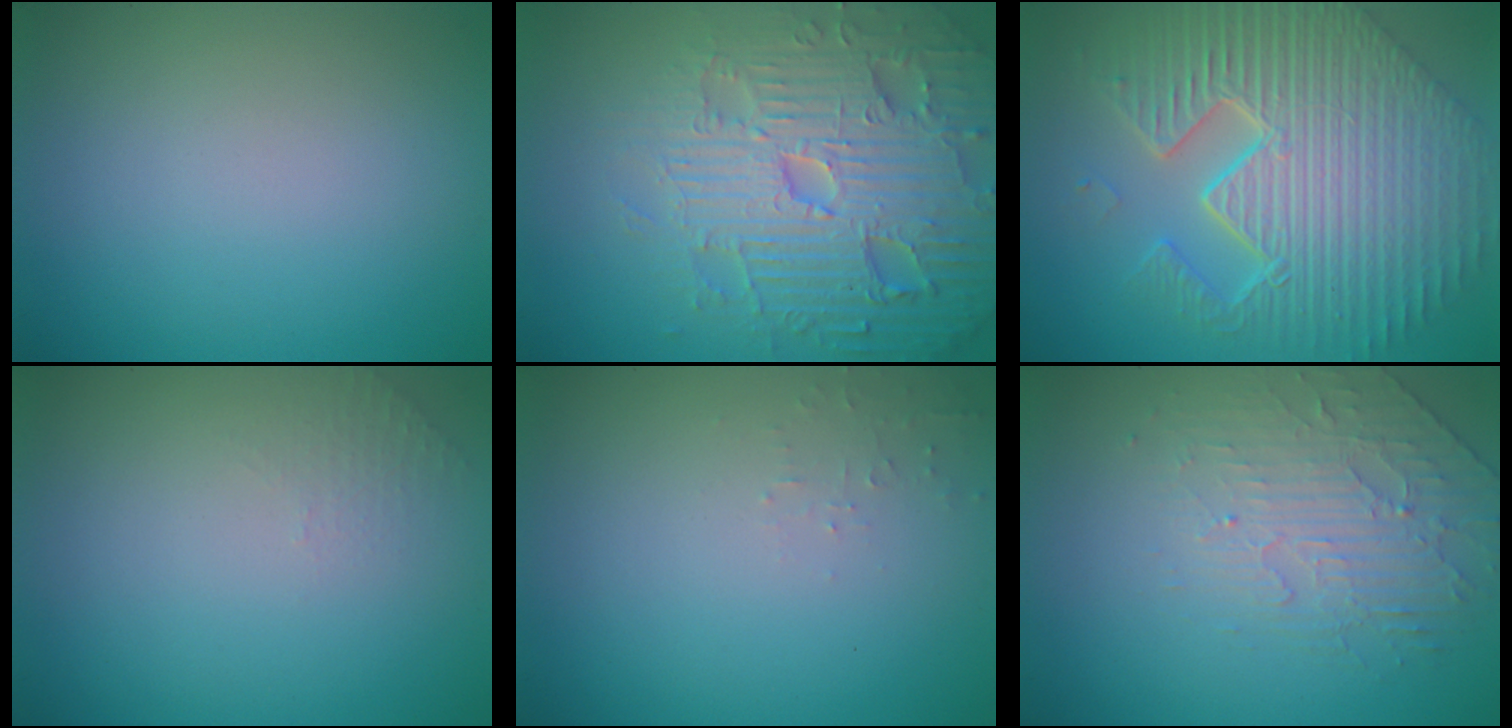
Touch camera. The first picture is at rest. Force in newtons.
{"total": 7.8, "press": 7.5, "slide": 1.8}
{"total": 11.4, "press": 7.4, "slide": 8.7}
{"total": 0.5, "press": 0.4, "slide": 0.4}
{"total": 0.8, "press": 0.7, "slide": 0.1}
{"total": 2.5, "press": 1.8, "slide": 1.6}